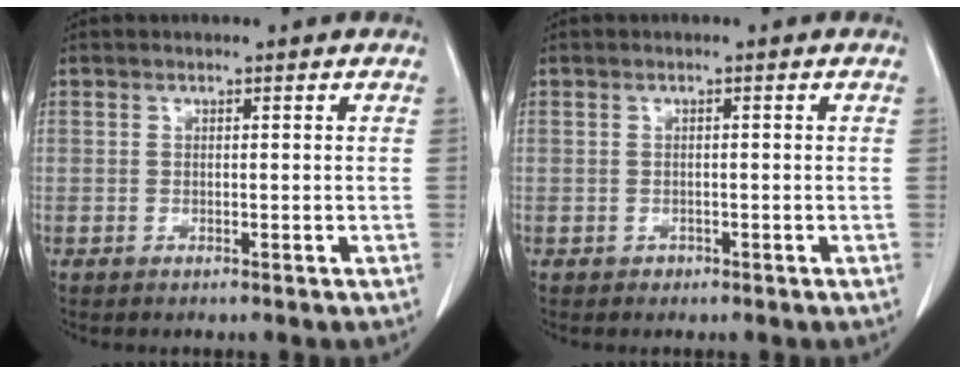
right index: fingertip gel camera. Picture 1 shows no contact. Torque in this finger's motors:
{"motor_torque": [-0.09, -0.07, 0.01, -0.01]}